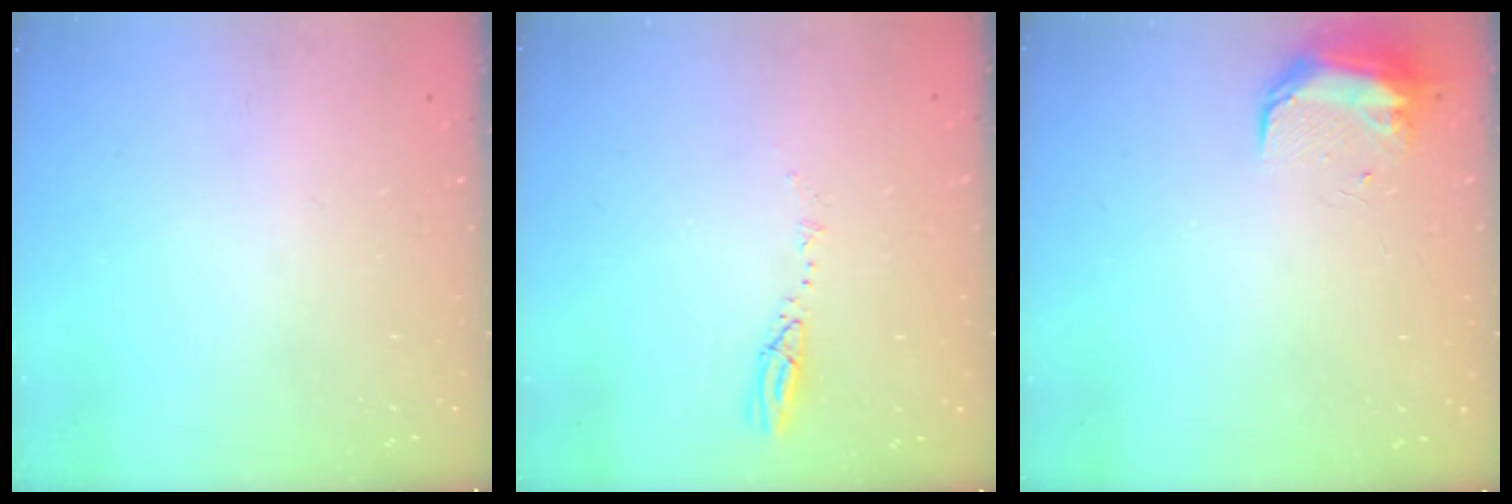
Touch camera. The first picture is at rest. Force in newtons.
{"total": 4.0, "press": 4.0, "slide": 0.4}
{"total": 9.2, "press": 9.2, "slide": 0.7}